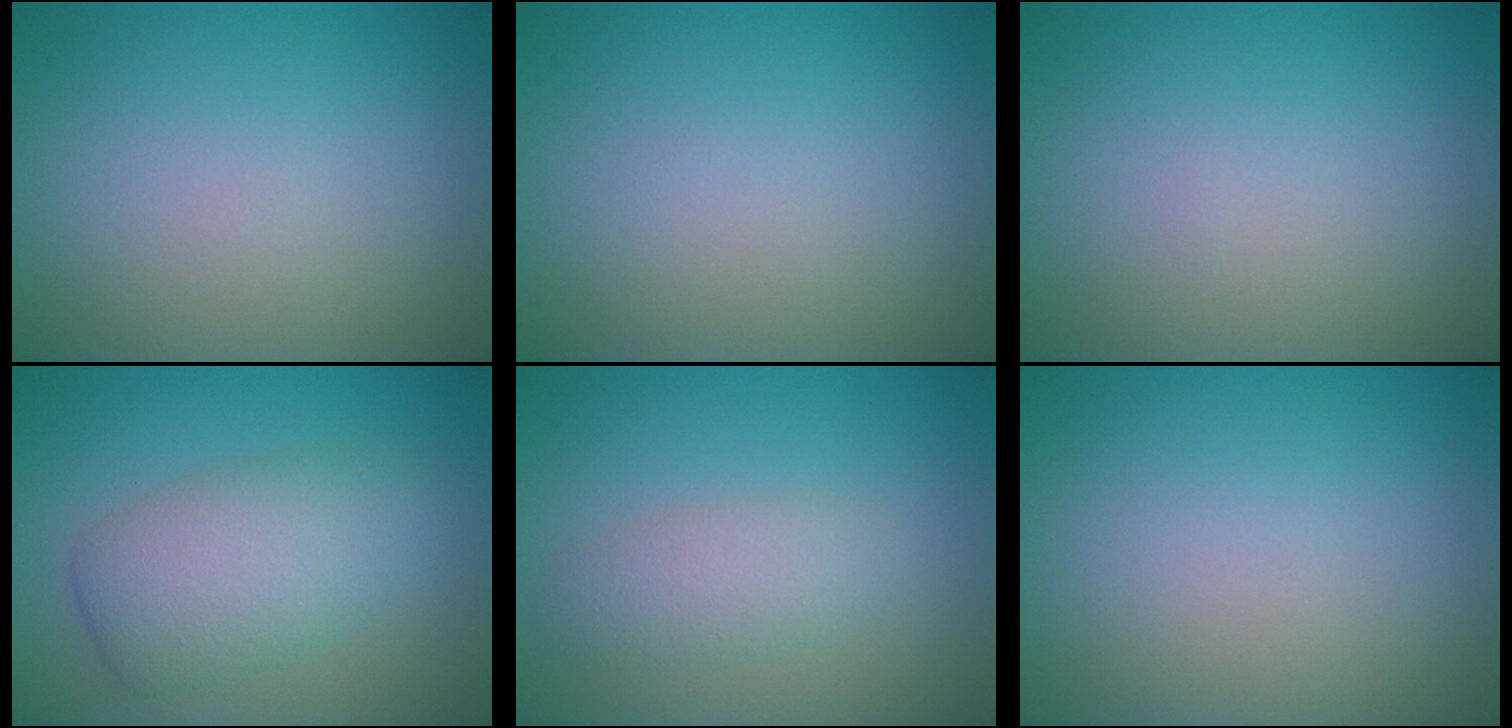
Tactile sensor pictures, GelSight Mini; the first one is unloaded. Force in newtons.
{"total": 0.0}
{"total": 0.0}
{"total": 5.3, "press": 5.3, "slide": 0.1}
{"total": 2.5, "press": 2.5, "slide": 0.1}
{"total": 0.0}